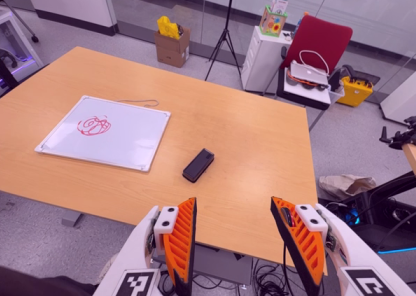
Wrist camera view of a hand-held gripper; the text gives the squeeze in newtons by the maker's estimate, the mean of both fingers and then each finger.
{"total": 0.0}